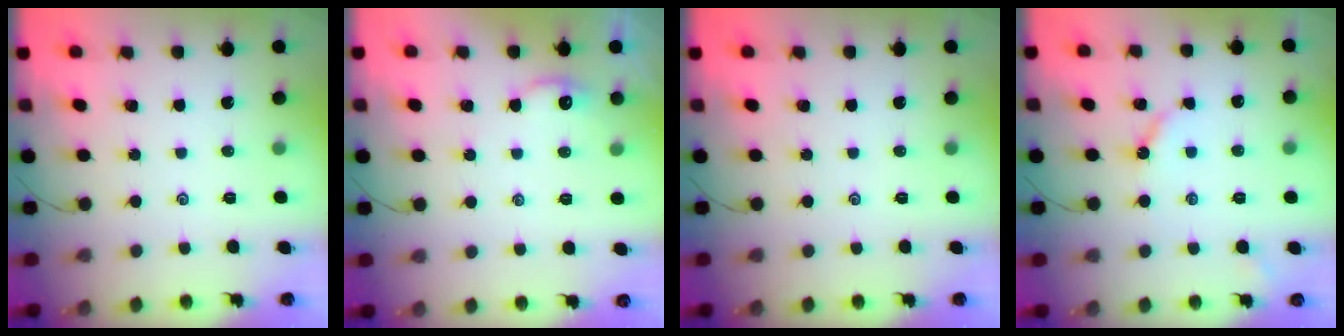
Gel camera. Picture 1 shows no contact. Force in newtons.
{"total": 3.3, "press": 3.3, "slide": 0.7}
{"total": 0.0}
{"total": 4.6, "press": 4.6, "slide": 0.5}